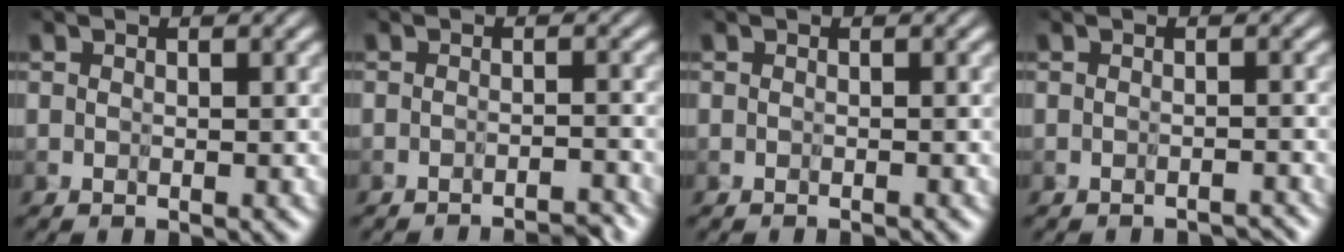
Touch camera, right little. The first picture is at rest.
{"total": 4.1, "force": [-3.5, -1.6, -1.4], "torque": [0.037, 0.003, -0.054]}
{"total": 0.5, "force": [-0.4, -0.3, -0.2], "torque": [0.007, 0.000, -0.007]}
{"total": 2.3, "force": [-1.8, -0.7, -1.3], "torque": [0.038, 0.006, -0.030]}